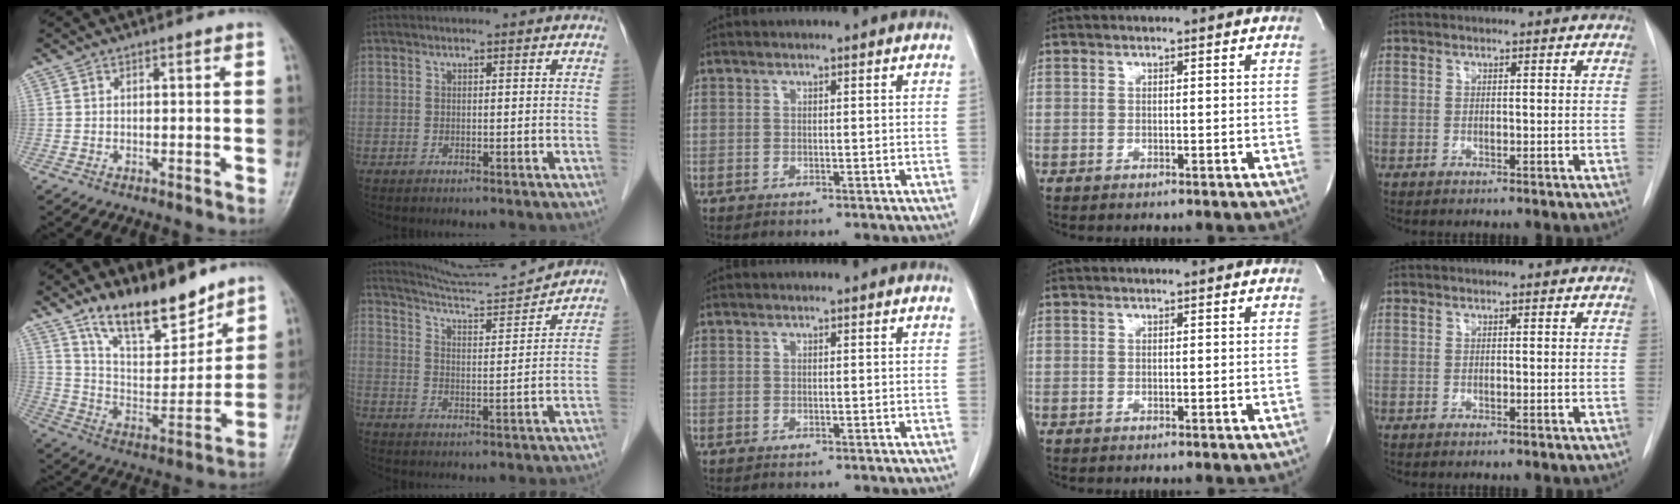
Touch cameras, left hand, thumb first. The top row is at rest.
{"thumb": {"total": 15.8, "force": [12.0, 5.9, 8.4], "torque": [-0.096, -0.082, 0.216]}, "index": {"total": 11.2, "force": [11.0, -1.5, 1.5], "torque": [-0.038, -0.012, 0.179]}}